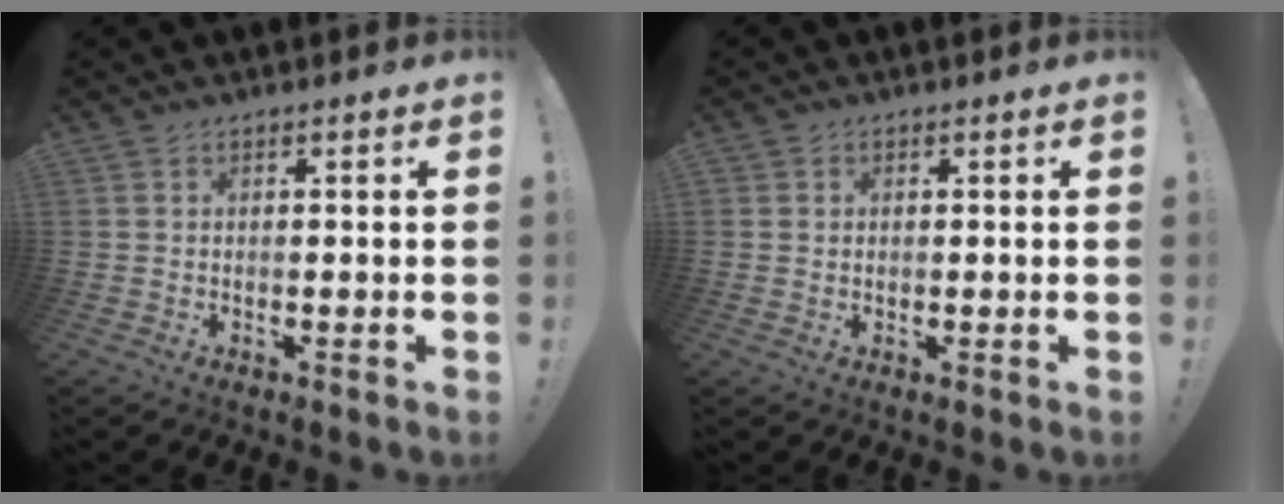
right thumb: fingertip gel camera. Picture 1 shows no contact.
{"total": 1.2, "force": [0.5, 1.1, 0.1], "torque": [0.005, -0.002, 0.008]}